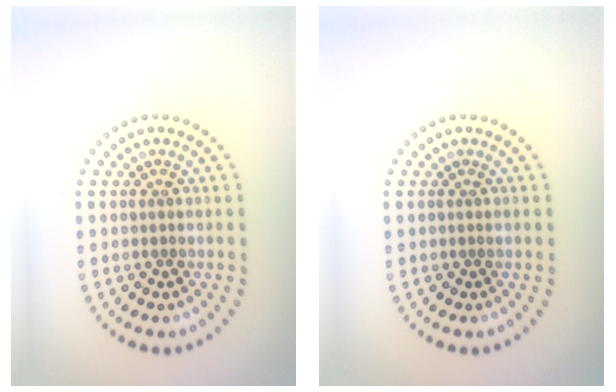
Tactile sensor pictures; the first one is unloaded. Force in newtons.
{"total": 0.0}